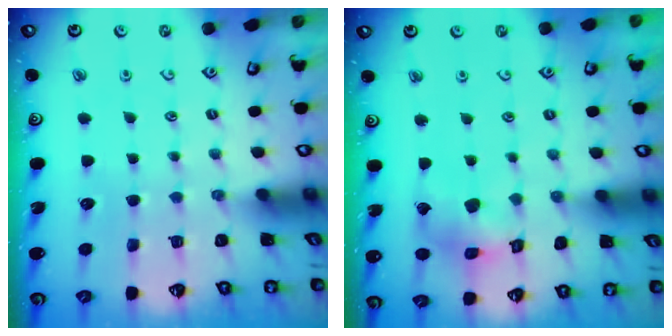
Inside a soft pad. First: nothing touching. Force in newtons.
{"total": 9.0, "press": 9.0, "slide": 1.0}